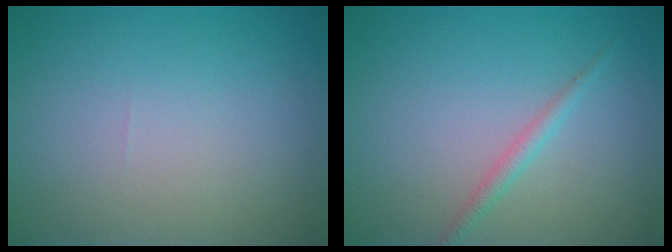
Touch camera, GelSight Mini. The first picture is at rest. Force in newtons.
{"total": 1.3, "press": 1.3, "slide": 0.0}